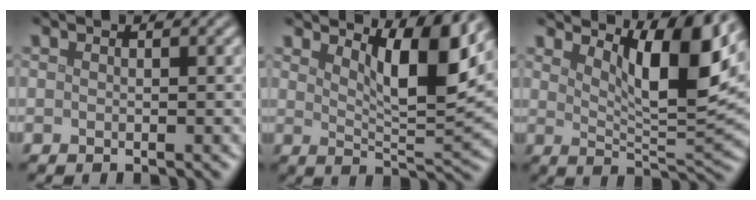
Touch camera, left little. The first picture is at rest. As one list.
[{"total": 6.6, "force": [3.7, 1.6, 5.3], "torque": [-0.076, -0.008, 0.060]}, {"total": 8.2, "force": [4.1, 2.1, 6.8], "torque": [-0.104, -0.008, 0.070]}]